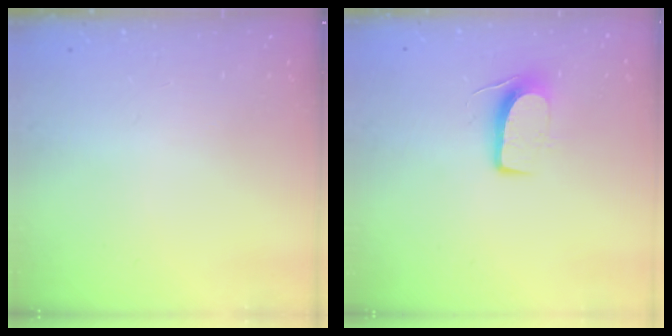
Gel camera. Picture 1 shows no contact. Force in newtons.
{"total": 7.6, "press": 7.6, "slide": 0.5}